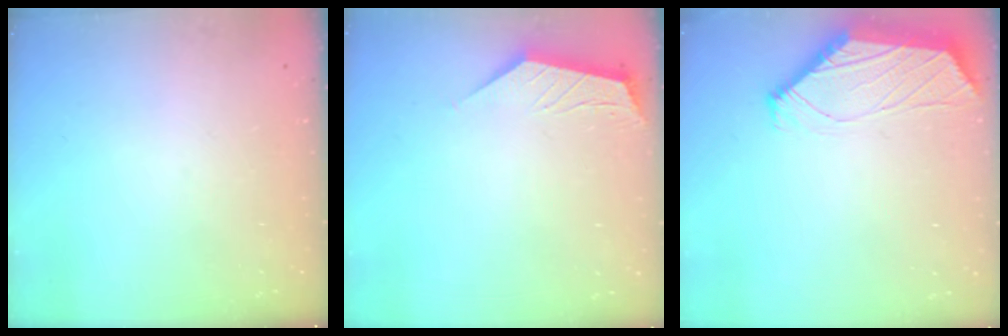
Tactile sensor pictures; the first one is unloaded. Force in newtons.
{"total": 2.0, "press": 2.0, "slide": 0.4}
{"total": 1.7, "press": 1.6, "slide": 0.3}